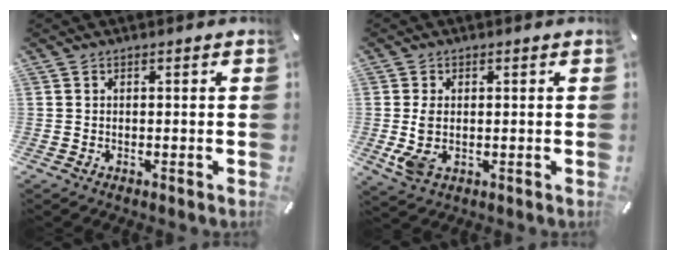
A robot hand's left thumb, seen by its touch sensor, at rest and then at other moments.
{"total": 5.1, "force": [0.0, 3.4, 3.9], "torque": [-0.097, -0.001, -0.004]}